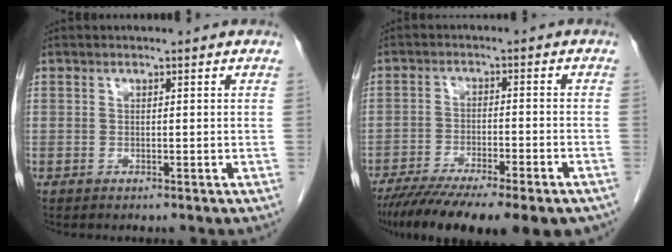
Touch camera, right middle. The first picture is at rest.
{"total": 18.4, "force": [-14.2, 3.7, 11.1], "torque": [-0.158, -0.025, -0.210]}